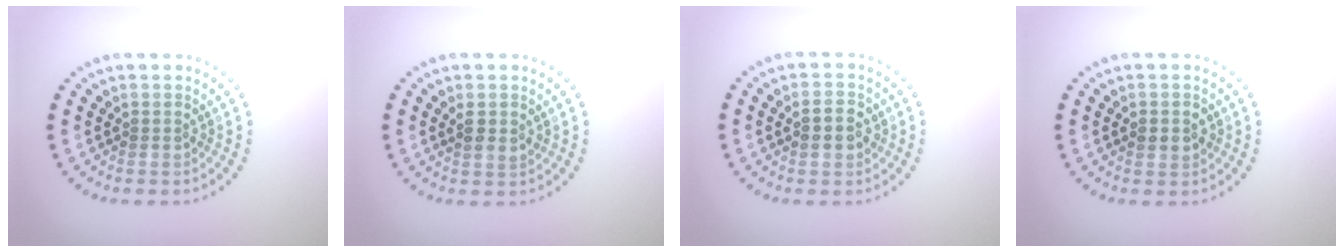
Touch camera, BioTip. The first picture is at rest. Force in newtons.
{"total": 1.2, "press": 1.1, "slide": 0.4}
{"total": 2.8, "press": 2.8, "slide": 0.1}
{"total": 1.3, "press": 1.3, "slide": 0.1}